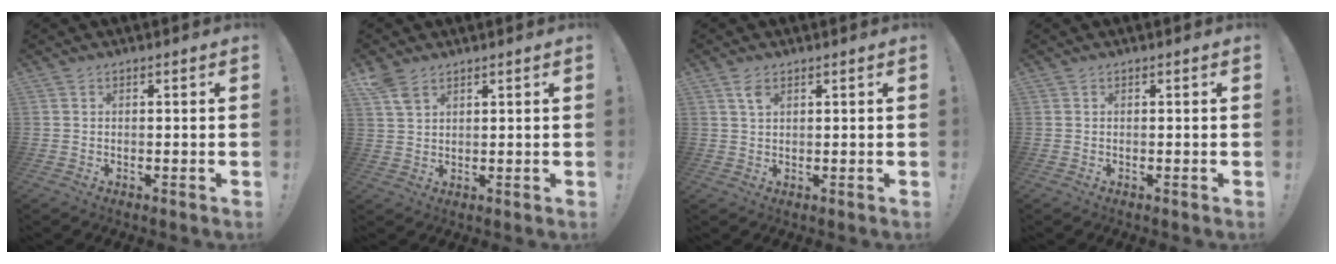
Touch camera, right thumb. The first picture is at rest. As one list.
[{"total": 5.4, "force": [3.6, 2.7, 2.9], "torque": [-0.054, -0.016, 0.070]}, {"total": 3.3, "force": [1.7, 1.6, 2.3], "torque": [-0.040, -0.003, 0.030]}, {"total": 0.0}]